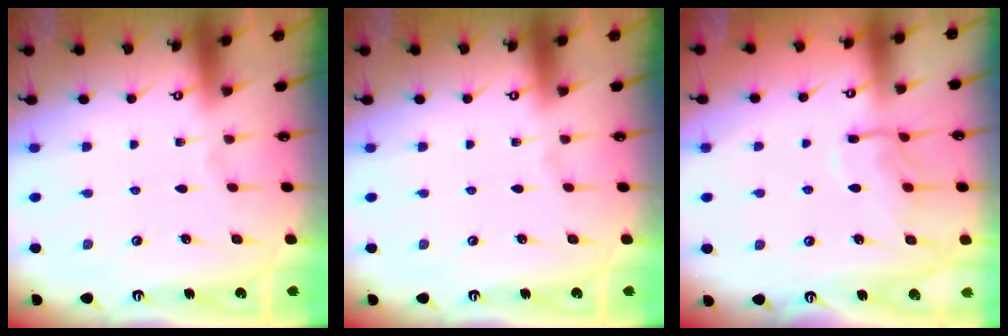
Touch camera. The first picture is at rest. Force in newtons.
{"total": 0.0}
{"total": 9.8, "press": 9.8, "slide": 0.6}